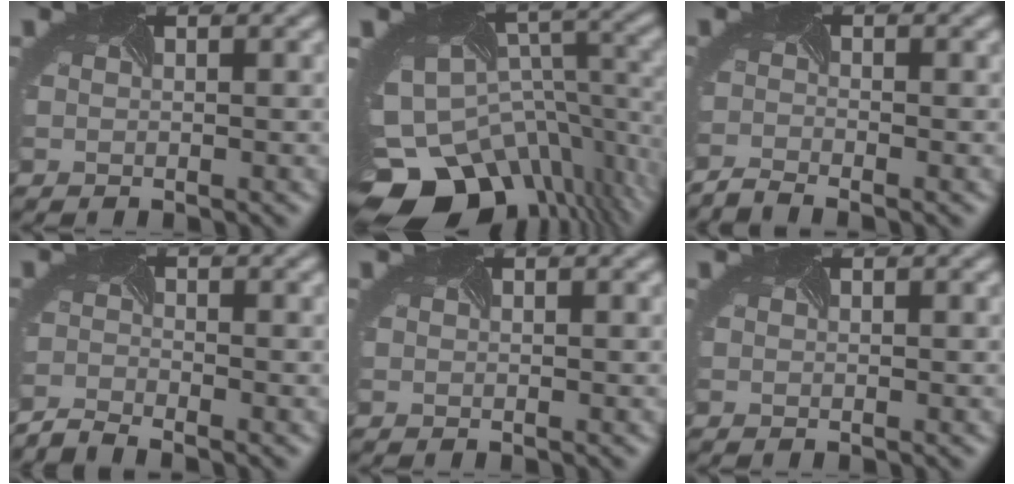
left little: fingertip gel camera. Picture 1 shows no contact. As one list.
[{"total": 15.7, "force": [-8.9, 9.9, 8.2], "torque": [-0.165, -0.024, -0.101]}, {"total": 2.4, "force": [-2.4, -0.5, -0.1], "torque": [-0.008, -0.008, -0.050]}, {"total": 3.0, "force": [-3.0, -0.4, -0.2], "torque": [-0.006, -0.007, -0.061]}, {"total": 0.0}, {"total": 0.0}]